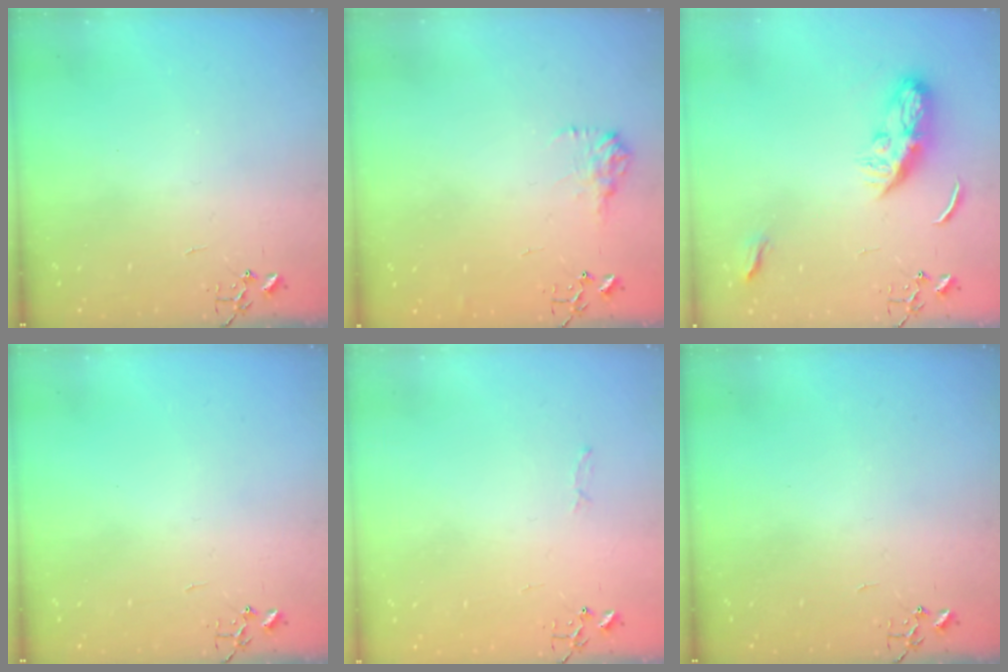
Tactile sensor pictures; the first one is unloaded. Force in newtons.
{"total": 8.9, "press": 8.9, "slide": 0.3}
{"total": 8.7, "press": 8.7, "slide": 0.4}
{"total": 0.0}
{"total": 2.8, "press": 2.8, "slide": 0.4}
{"total": 0.0}